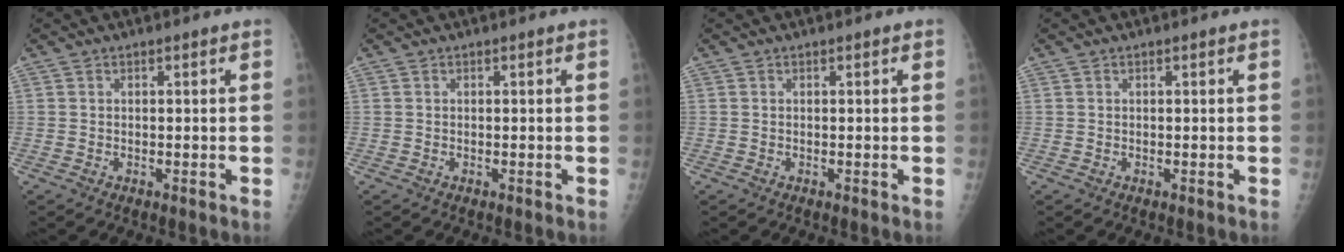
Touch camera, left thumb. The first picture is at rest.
{"total": 0.0}
{"total": 0.0}
{"total": 0.0}